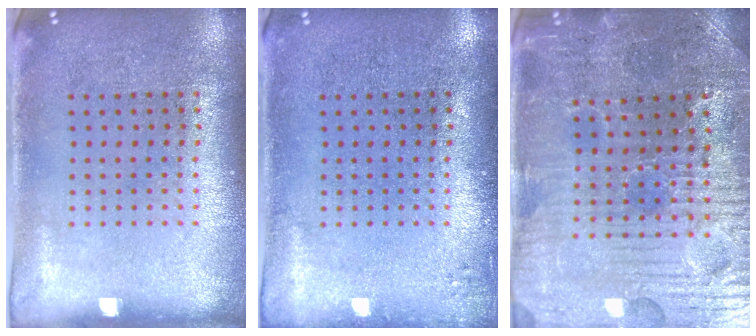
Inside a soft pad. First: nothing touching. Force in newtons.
{"total": 1.0, "press": 1.0, "slide": 0.2}
{"total": 3.8, "press": 3.8, "slide": 0.5}